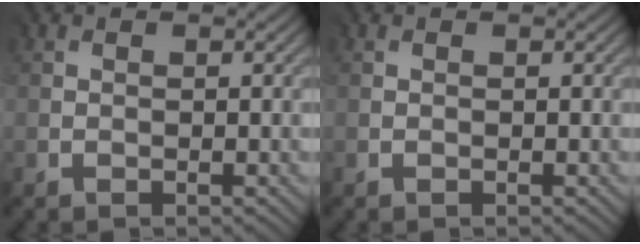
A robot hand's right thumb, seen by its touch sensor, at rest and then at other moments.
{"total": 0.0}